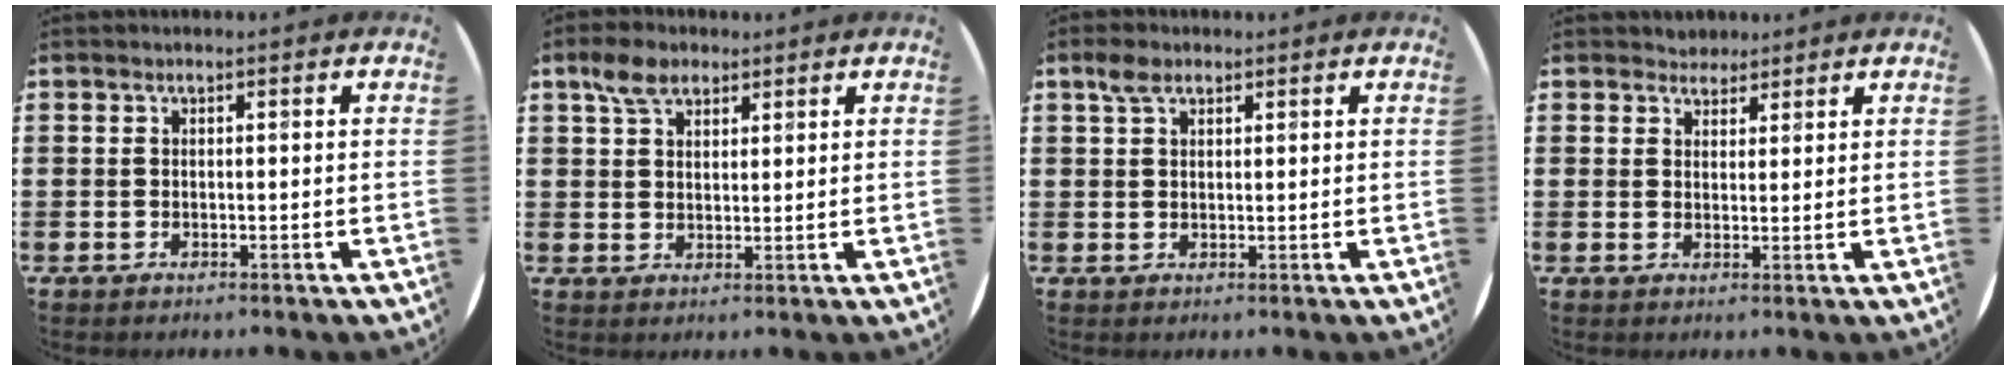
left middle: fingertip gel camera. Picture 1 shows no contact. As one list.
[{"total": 4.4, "force": [3.1, 2.4, 1.9], "torque": [-0.038, 0.006, 0.057]}, {"total": 2.5, "force": [1.7, 1.4, 1.2], "torque": [-0.018, 0.002, 0.030]}, {"total": 2.1, "force": [2.0, 0.7, -0.1], "torque": [-0.003, 0.003, 0.039]}]